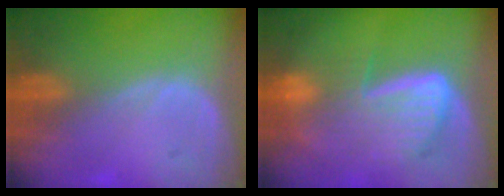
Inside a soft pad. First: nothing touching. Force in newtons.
{"total": 9.2, "press": 8.1, "slide": 4.5}